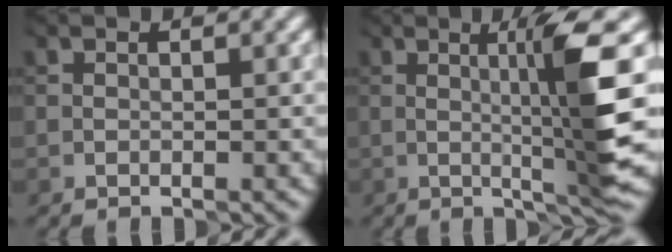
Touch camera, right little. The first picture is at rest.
{"total": 7.0, "force": [0.6, 0.3, 7.0], "torque": [-0.116, 0.002, 0.020]}